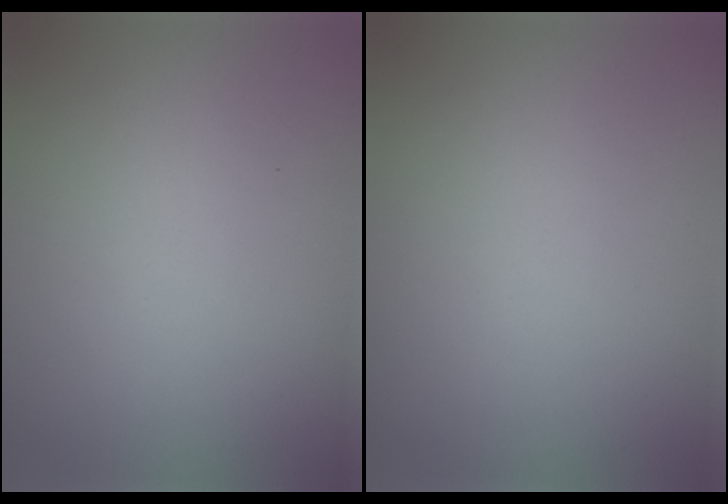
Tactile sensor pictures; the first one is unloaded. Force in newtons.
{"total": 0.0}